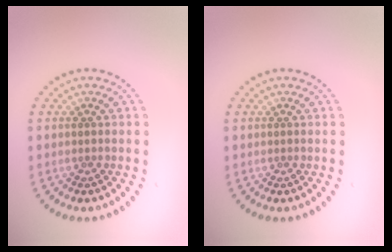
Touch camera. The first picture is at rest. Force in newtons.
{"total": 0.0}